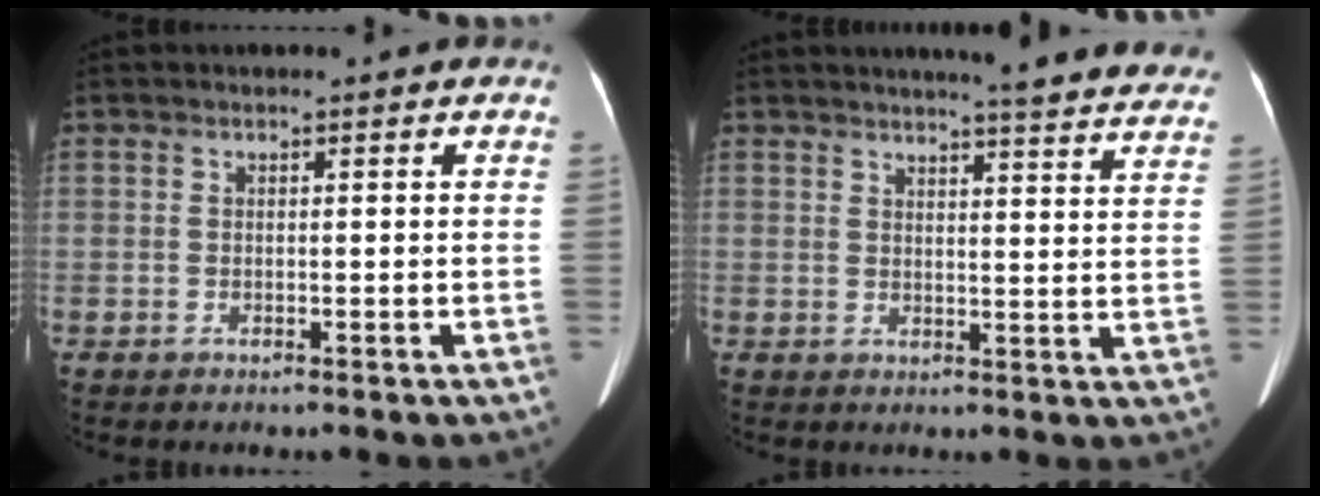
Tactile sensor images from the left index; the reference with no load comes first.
{"total": 18.2, "force": [16.7, 1.2, 7.2], "torque": [-0.080, -0.036, 0.181]}